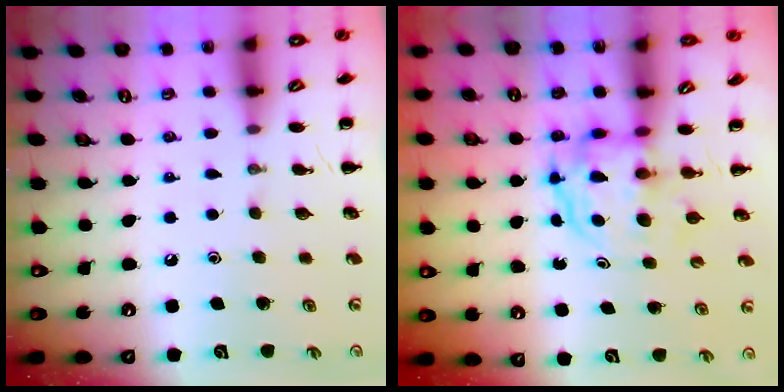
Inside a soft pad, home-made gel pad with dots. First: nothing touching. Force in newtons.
{"total": 3.7, "press": 3.7, "slide": 0.3}